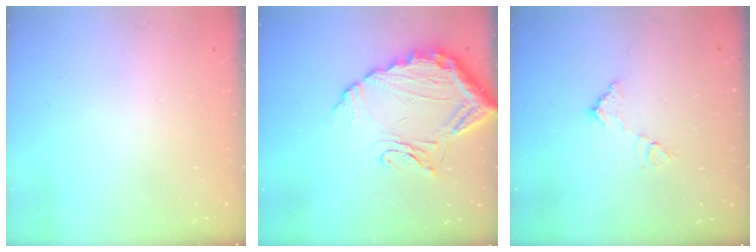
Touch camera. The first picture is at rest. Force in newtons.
{"total": 14.4, "press": 14.3, "slide": 1.5}
{"total": 7.0, "press": 7.0, "slide": 0.3}